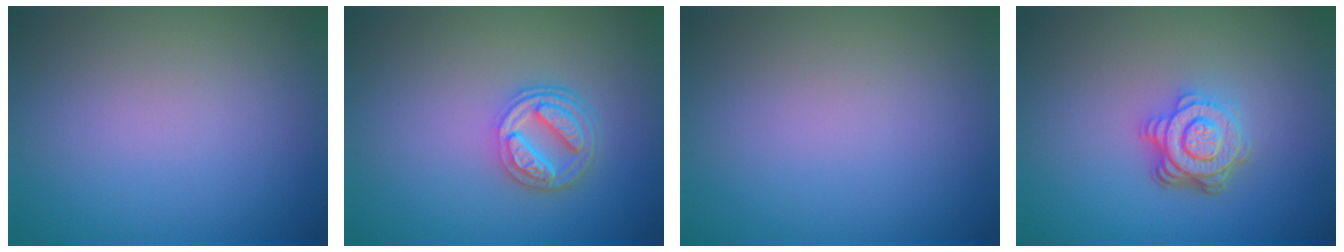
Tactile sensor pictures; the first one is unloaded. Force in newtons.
{"total": 4.1, "press": 3.2, "slide": 2.7}
{"total": 0.0}
{"total": 4.7, "press": 3.5, "slide": 3.2}